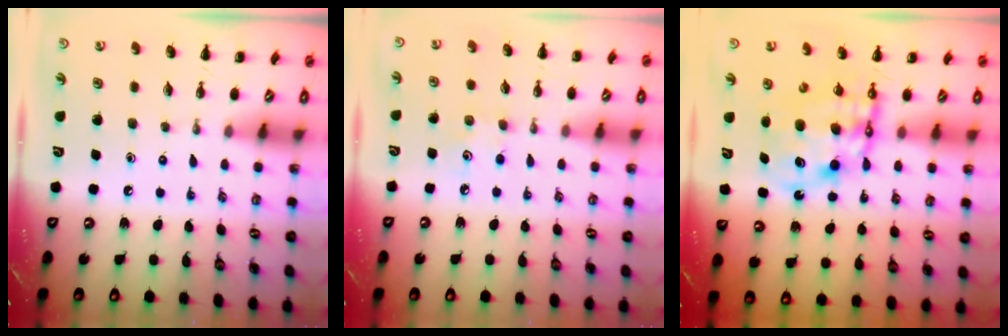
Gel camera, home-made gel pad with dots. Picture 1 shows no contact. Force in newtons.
{"total": 4.8, "press": 4.7, "slide": 1.0}
{"total": 10.6, "press": 10.2, "slide": 2.9}